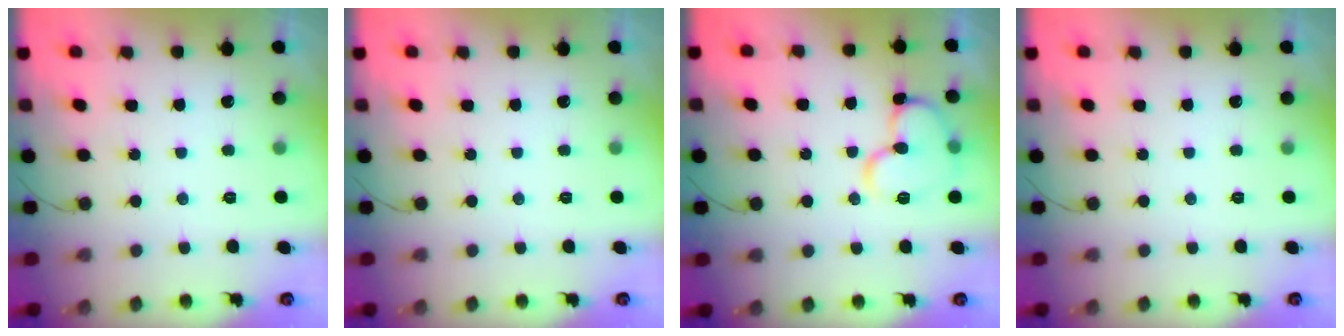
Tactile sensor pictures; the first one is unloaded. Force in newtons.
{"total": 0.0}
{"total": 11.9, "press": 11.8, "slide": 1.4}
{"total": 0.0}